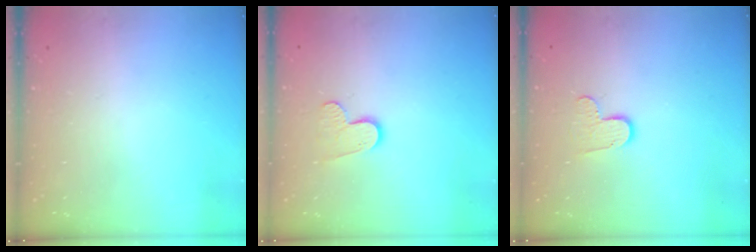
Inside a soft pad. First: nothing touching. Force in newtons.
{"total": 7.8, "press": 7.7, "slide": 0.6}
{"total": 7.7, "press": 7.6, "slide": 0.4}